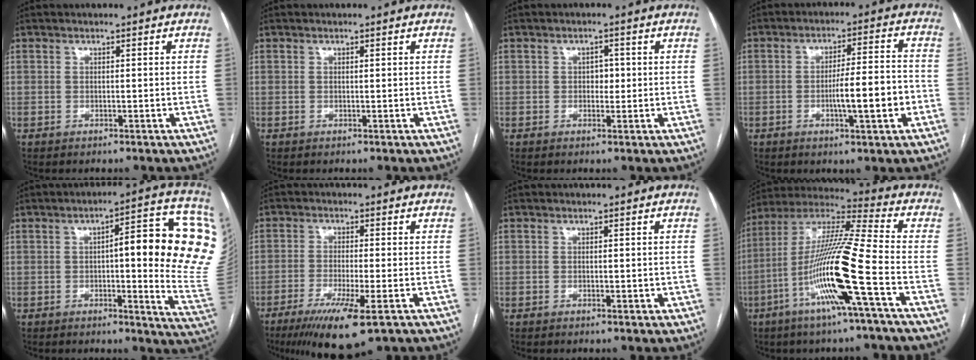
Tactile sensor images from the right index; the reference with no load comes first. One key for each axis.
{"total": 0.0}
{"total": 1.9, "fx": 0.1, "fy": 1.3, "fz": 1.4, "tx": -0.016, "ty": 0.004, "tz": 0.002}
{"total": 8.9, "fx": -2.4, "fy": 0.8, "fz": 8.5, "tx": -0.136, "ty": 0.007, "tz": -0.037}
{"total": 19.7, "fx": 3.1, "fy": 3.2, "fz": 19.2, "tx": -0.176, "ty": 0.029, "tz": 0.038}
{"total": 9.9, "fx": -5.6, "fy": 0.8, "fz": 8.2, "tx": -0.144, "ty": -0.029, "tz": -0.089}
{"total": 1.2, "fx": -0.1, "fy": 0.6, "fz": 1.1, "tx": -0.017, "ty": -0.001, "tz": 0.003}
{"total": 17.4, "fx": -6.0, "fy": -1.0, "fz": 16.4, "tx": -0.322, "ty": -0.007, "tz": -0.121}